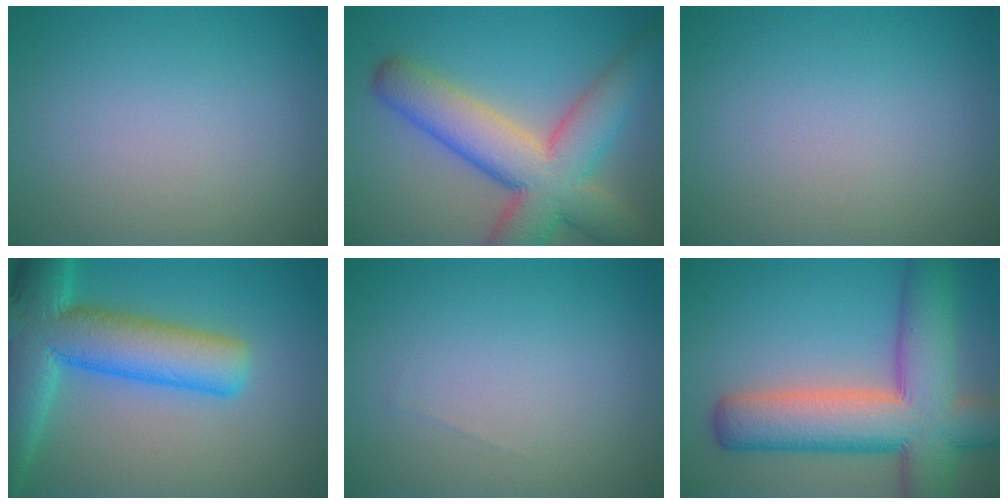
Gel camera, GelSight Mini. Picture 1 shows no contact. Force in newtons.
{"total": 10.5, "press": 10.5, "slide": 0.8}
{"total": 0.0}
{"total": 11.2, "press": 11.2, "slide": 0.7}
{"total": 0.0}
{"total": 12.1, "press": 12.1, "slide": 0.6}